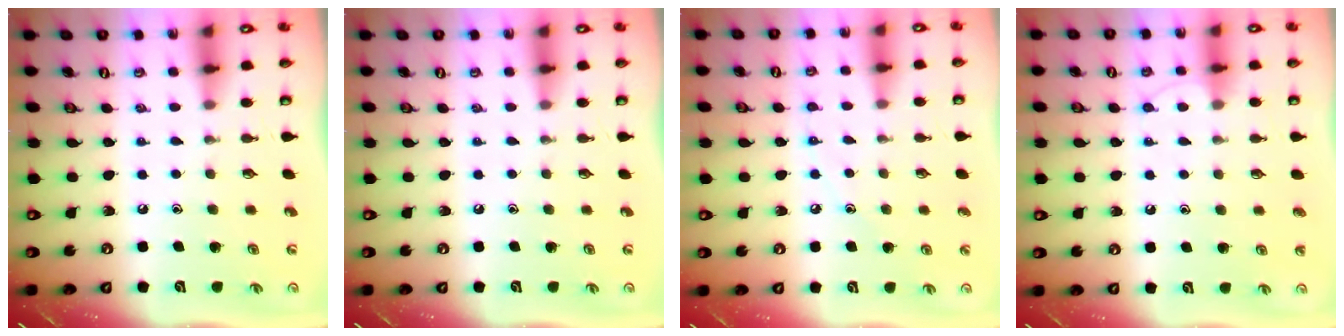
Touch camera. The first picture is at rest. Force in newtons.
{"total": 0.0}
{"total": 5.3, "press": 5.3, "slide": 0.6}
{"total": 5.8, "press": 5.8, "slide": 0.6}